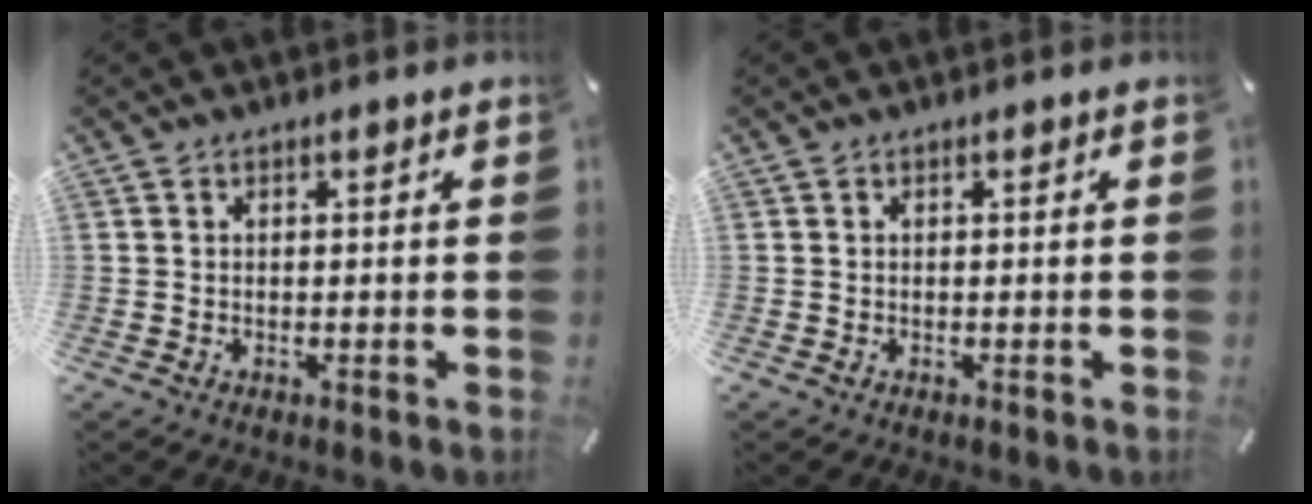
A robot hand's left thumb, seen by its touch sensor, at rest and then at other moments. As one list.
[{"total": 0.0}]